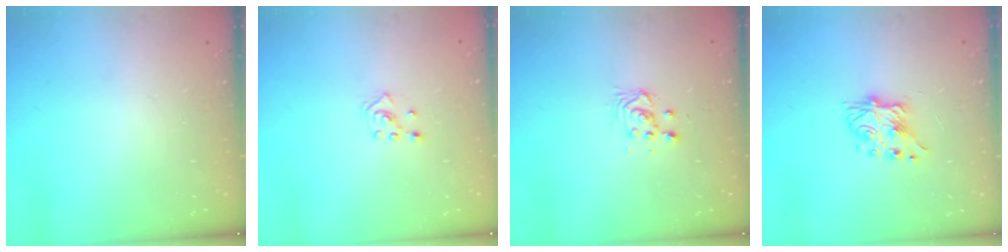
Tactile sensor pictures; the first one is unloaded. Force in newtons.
{"total": 2.8, "press": 2.7, "slide": 0.7}
{"total": 3.1, "press": 3.1, "slide": 0.3}
{"total": 7.1, "press": 7.1, "slide": 0.5}